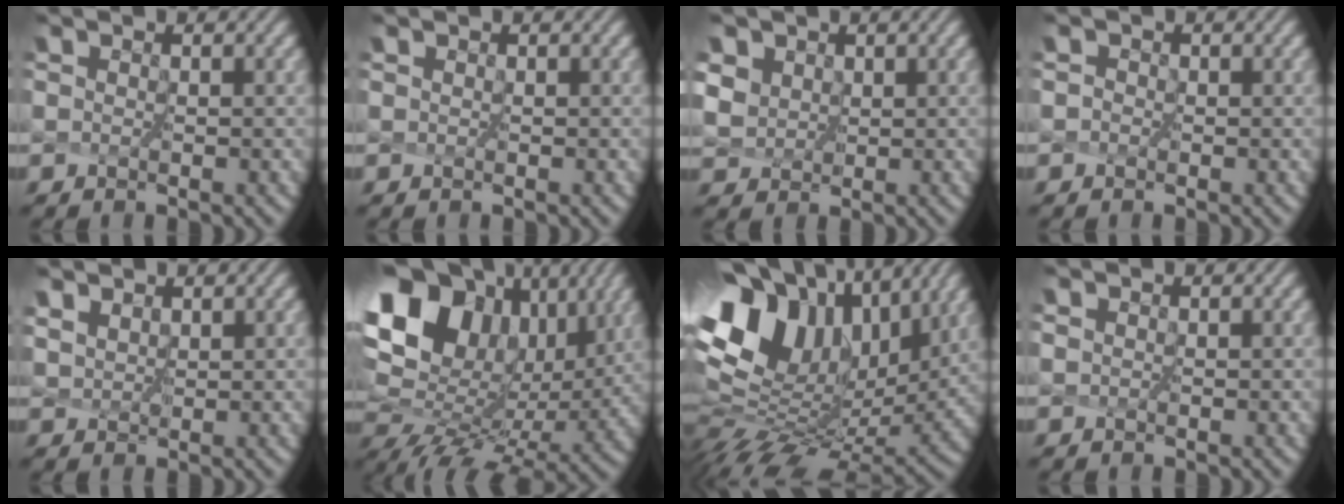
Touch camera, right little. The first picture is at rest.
{"total": 0.0}
{"total": 3.7, "force": [2.2, 2.8, 1.1], "torque": [-0.063, 0.002, 0.051]}
{"total": 0.6, "force": [-0.1, 0.6, 0.1], "torque": [0.014, 0.008, -0.012]}
{"total": 2.2, "force": [2.0, 0.8, 0.4], "torque": [-0.039, -0.004, 0.055]}
{"total": 17.5, "force": [5.9, 12.5, 10.8], "torque": [-0.220, 0.025, 0.137]}
{"total": 13.9, "force": [3.1, 9.5, 9.6], "torque": [-0.185, 0.002, 0.088]}
{"total": 0.8, "force": [0.5, 0.5, 0.4], "torque": [-0.008, 0.007, 0.003]}